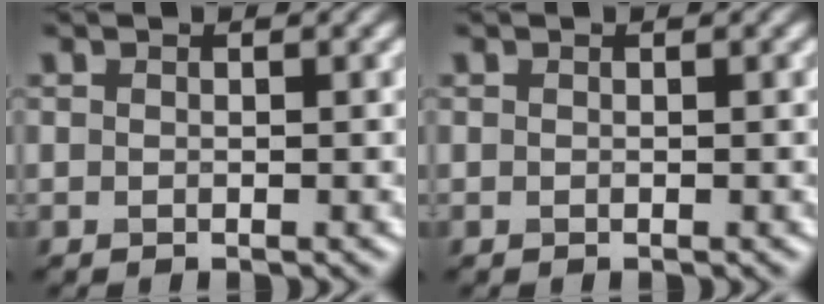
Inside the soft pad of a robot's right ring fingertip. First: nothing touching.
{"total": 0.0}